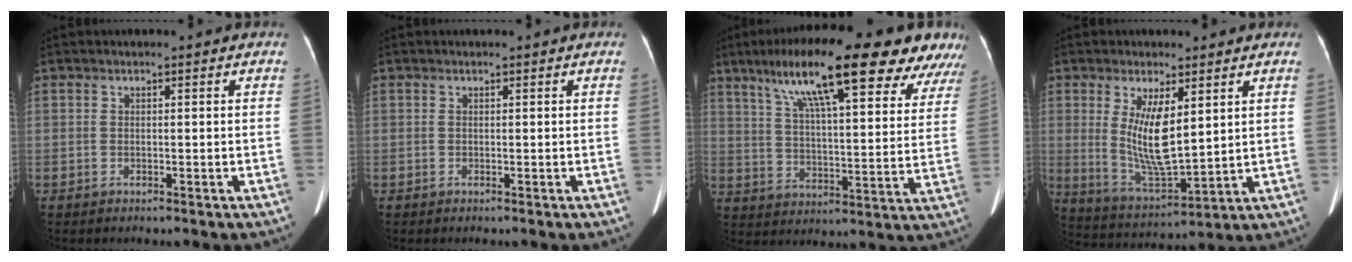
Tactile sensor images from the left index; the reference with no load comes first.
{"total": 0.0}
{"total": 24.6, "force": [17.0, 4.0, 17.3], "torque": [-0.271, 0.043, 0.240]}
{"total": 9.4, "force": [2.5, 2.4, 8.8], "torque": [-0.173, -0.020, 0.058]}